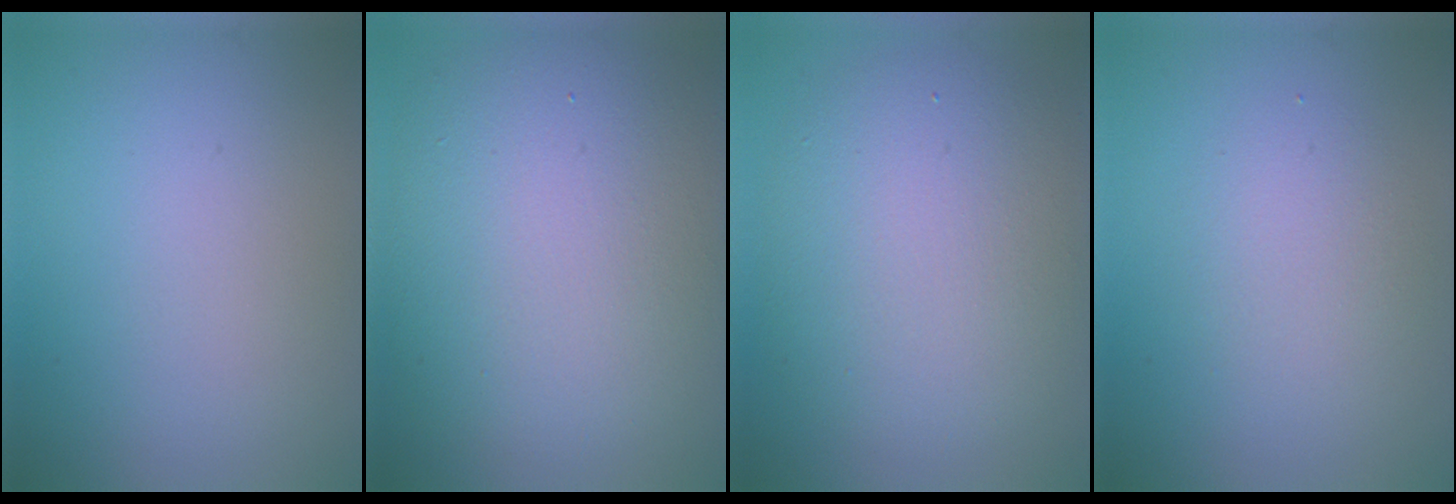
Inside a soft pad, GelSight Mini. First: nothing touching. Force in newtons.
{"total": 13.1, "press": 13.1, "slide": 0.5}
{"total": 8.2, "press": 8.2, "slide": 0.3}
{"total": 2.2, "press": 2.2, "slide": 0.0}